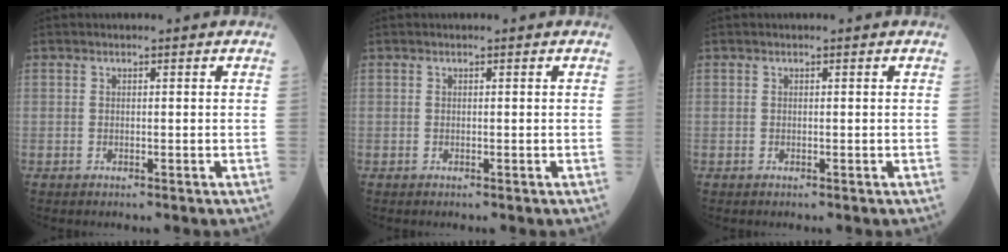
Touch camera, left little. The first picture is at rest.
{"total": 0.0}
{"total": 0.0}